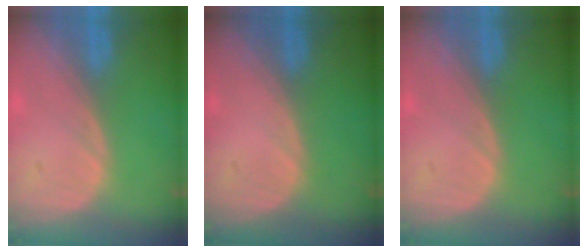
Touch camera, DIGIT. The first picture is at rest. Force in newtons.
{"total": 0.0}
{"total": 0.0}